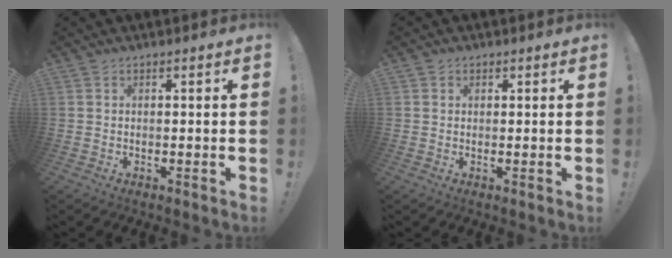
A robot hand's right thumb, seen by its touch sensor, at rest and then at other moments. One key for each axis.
{"total": 1.0, "fx": 0.5, "fy": 0.8, "fz": 0.1, "tx": 0.004, "ty": -0.001, "tz": 0.009}